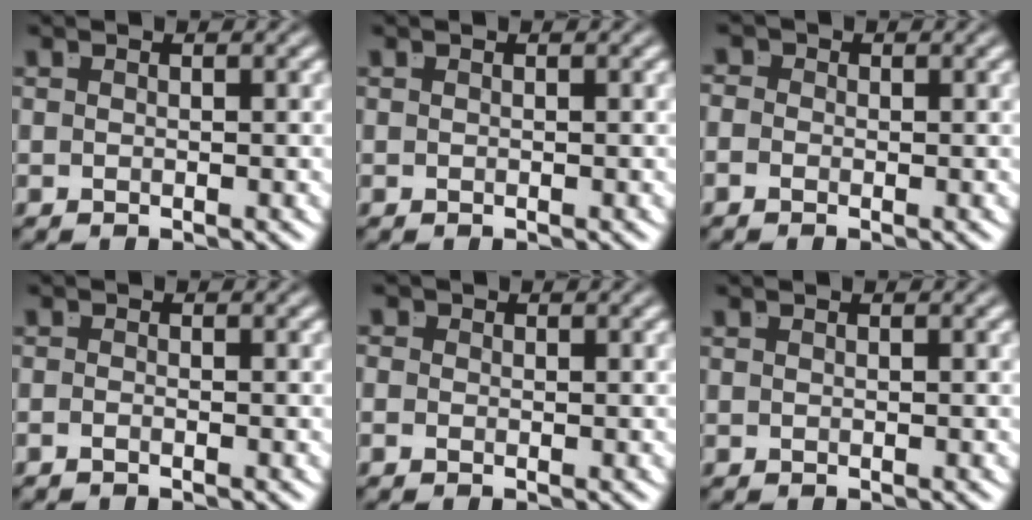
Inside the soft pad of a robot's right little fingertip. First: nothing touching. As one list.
[{"total": 0.0}, {"total": 1.2, "force": [-0.4, 1.0, 0.6], "torque": [-0.010, -0.001, -0.016]}, {"total": 1.1, "force": [-1.0, -0.5, 0.2], "torque": [0.001, -0.004, -0.017]}, {"total": 0.9, "force": [-0.3, 0.6, 0.5], "torque": [-0.011, -0.005, -0.008]}, {"total": 0.0}]